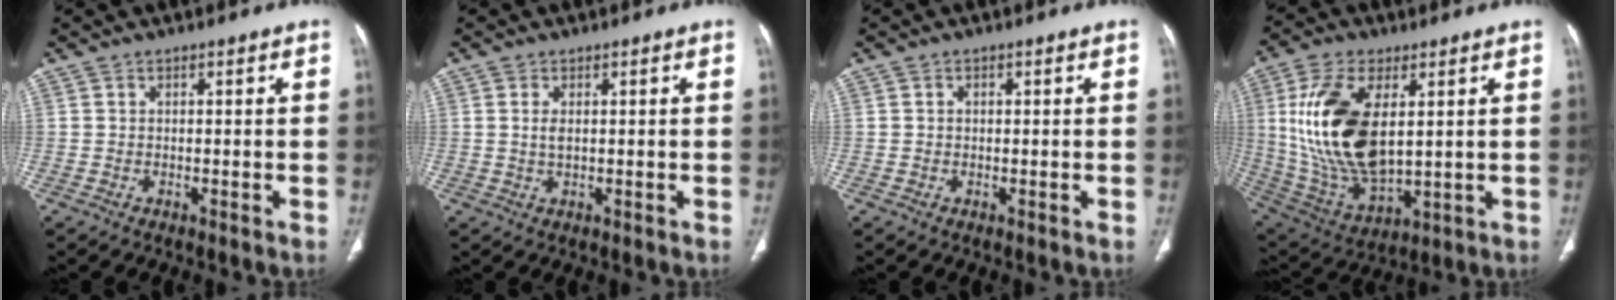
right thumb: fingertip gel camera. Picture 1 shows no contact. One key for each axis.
{"total": 2.0, "fx": 0.4, "fy": 0.8, "fz": 1.7, "tx": -0.041, "ty": -0.003, "tz": 0.012}
{"total": 0.5, "fx": 0.1, "fy": 0.4, "fz": 0.3, "tx": -0.004, "ty": 0.000, "tz": 0.001}
{"total": 20.6, "fx": 3.8, "fy": 10.5, "fz": 17.3, "tx": -0.344, "ty": -0.024, "tz": 0.083}